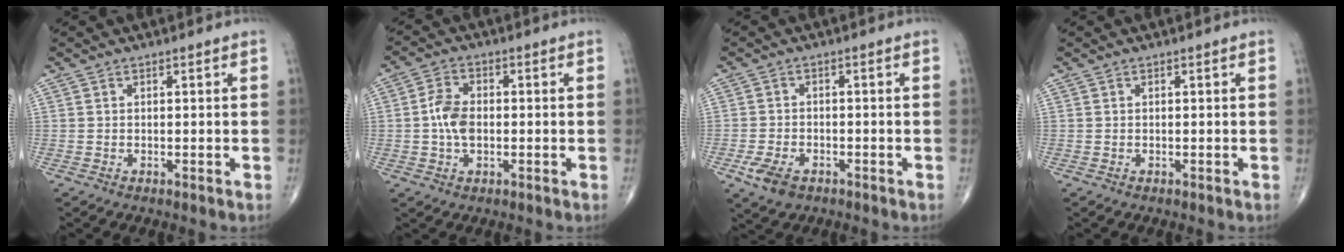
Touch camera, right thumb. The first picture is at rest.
{"total": 5.8, "force": [-0.3, 3.6, 4.5], "torque": [-0.089, 0.010, -0.010]}
{"total": 4.9, "force": [-2.6, 2.9, 3.0], "torque": [-0.063, 0.005, -0.046]}
{"total": 0.0}